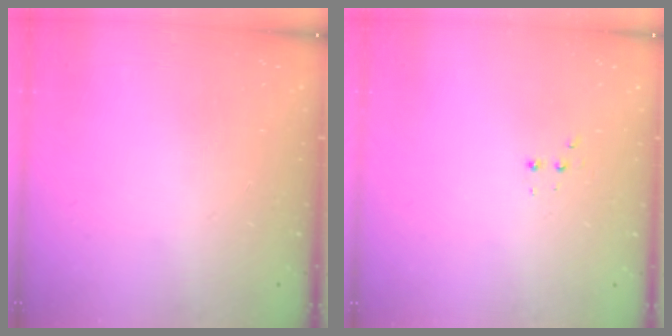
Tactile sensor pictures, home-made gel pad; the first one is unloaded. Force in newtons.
{"total": 2.4, "press": 2.2, "slide": 0.9}